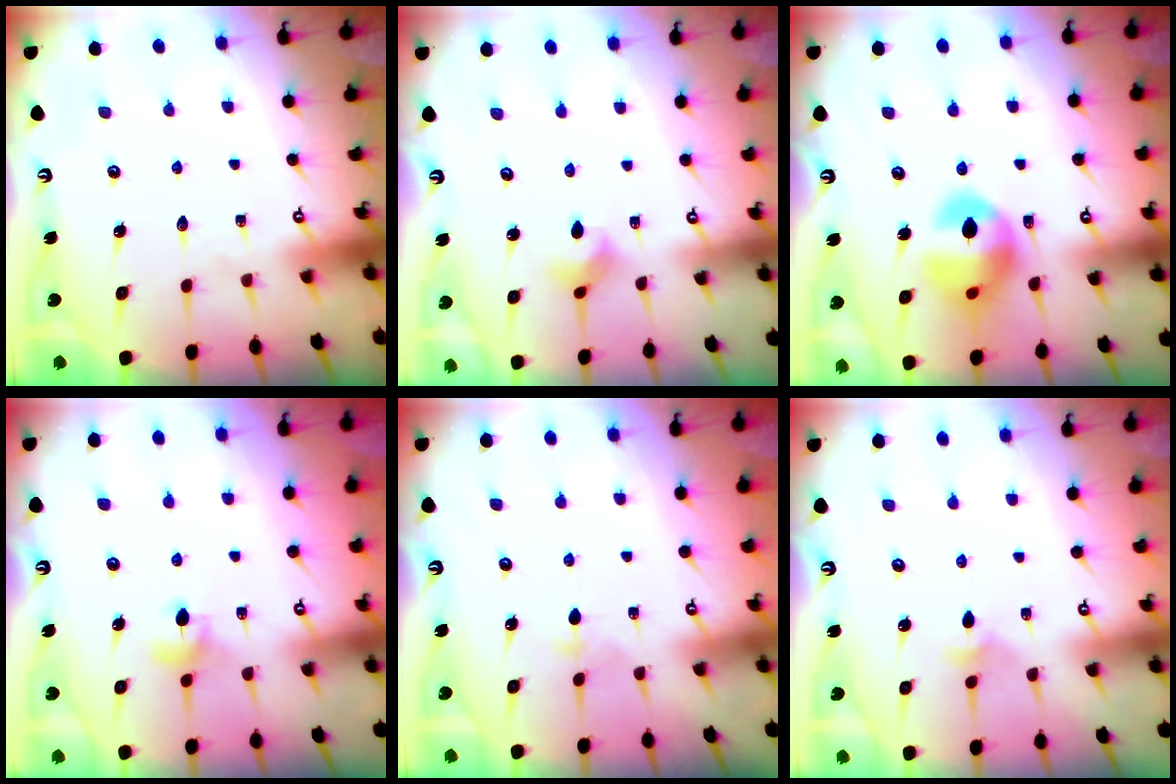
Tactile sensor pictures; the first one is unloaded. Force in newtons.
{"total": 3.6, "press": 3.6, "slide": 0.2}
{"total": 14.3, "press": 13.5, "slide": 4.8}
{"total": 5.0, "press": 4.9, "slide": 0.5}
{"total": 1.9, "press": 1.9, "slide": 0.4}
{"total": 2.9, "press": 2.8, "slide": 0.9}